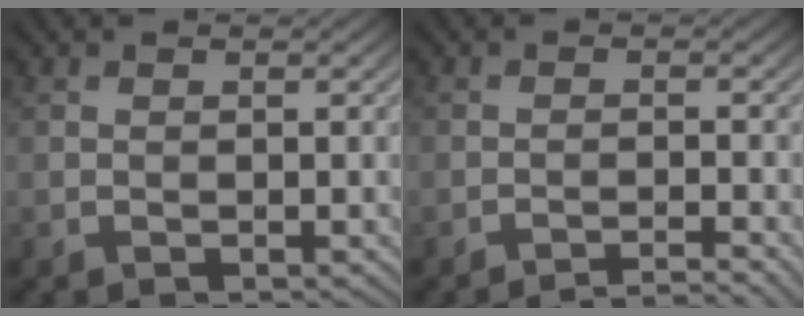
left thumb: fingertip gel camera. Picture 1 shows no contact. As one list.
[{"total": 3.4, "force": [-2.9, 0.2, 1.8], "torque": [-0.023, 0.010, -0.055]}]